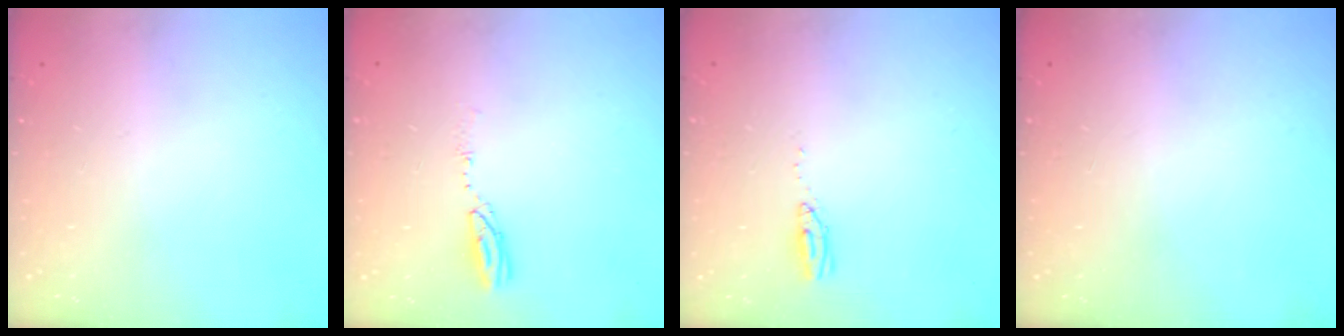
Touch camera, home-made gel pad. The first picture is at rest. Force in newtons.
{"total": 3.7, "press": 3.7, "slide": 0.2}
{"total": 3.6, "press": 3.4, "slide": 1.2}
{"total": 0.0}